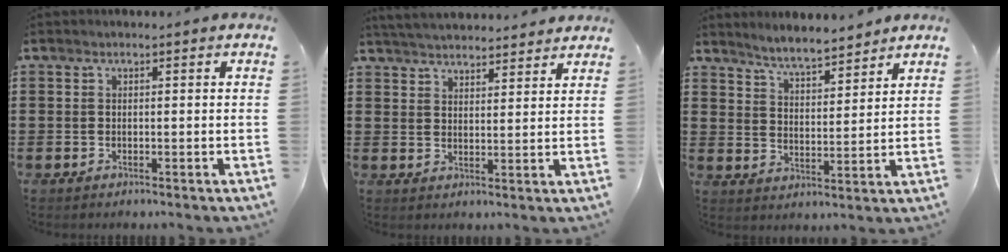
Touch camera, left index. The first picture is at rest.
{"total": 4.2, "force": [4.1, 0.2, 0.5], "torque": [-0.023, -0.014, 0.075]}
{"total": 5.2, "force": [5.1, 0.1, 1.1], "torque": [-0.041, -0.023, 0.090]}